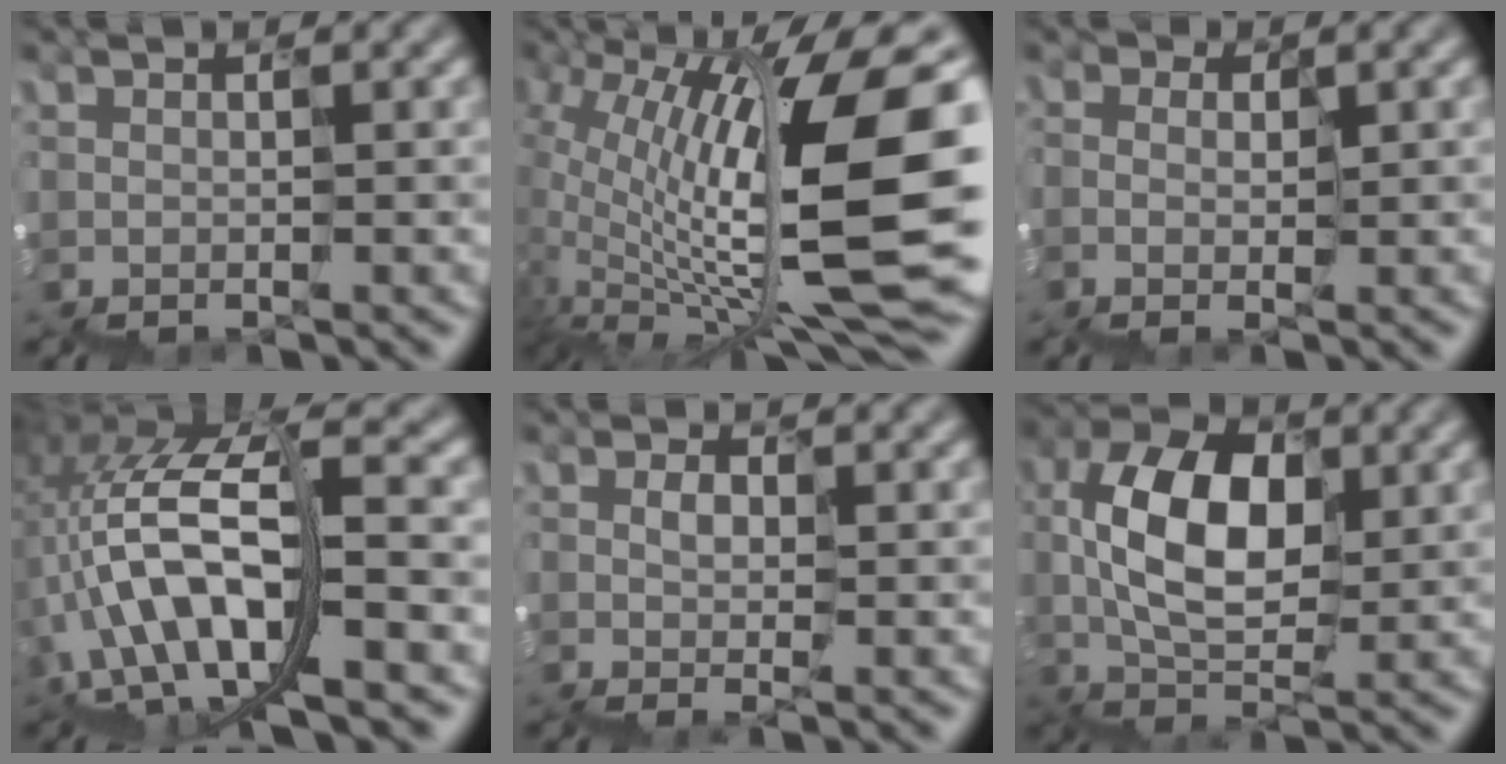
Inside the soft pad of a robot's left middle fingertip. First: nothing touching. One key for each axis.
{"total": 13.3, "fx": 1.8, "fy": 5.2, "fz": 12.1, "tx": -0.234, "ty": 0.003, "tz": 0.042}
{"total": 1.8, "fx": 0.3, "fy": 1.4, "fz": 1.1, "tx": -0.021, "ty": 0.003, "tz": 0.000}
{"total": 9.4, "fx": -2.4, "fy": 4.5, "fz": 7.9, "tx": -0.182, "ty": 0.011, "tz": -0.055}
{"total": 0.0}
{"total": 6.1, "fx": 0.9, "fy": 3.8, "fz": 4.7, "tx": -0.103, "ty": 0.017, "tz": 0.006}